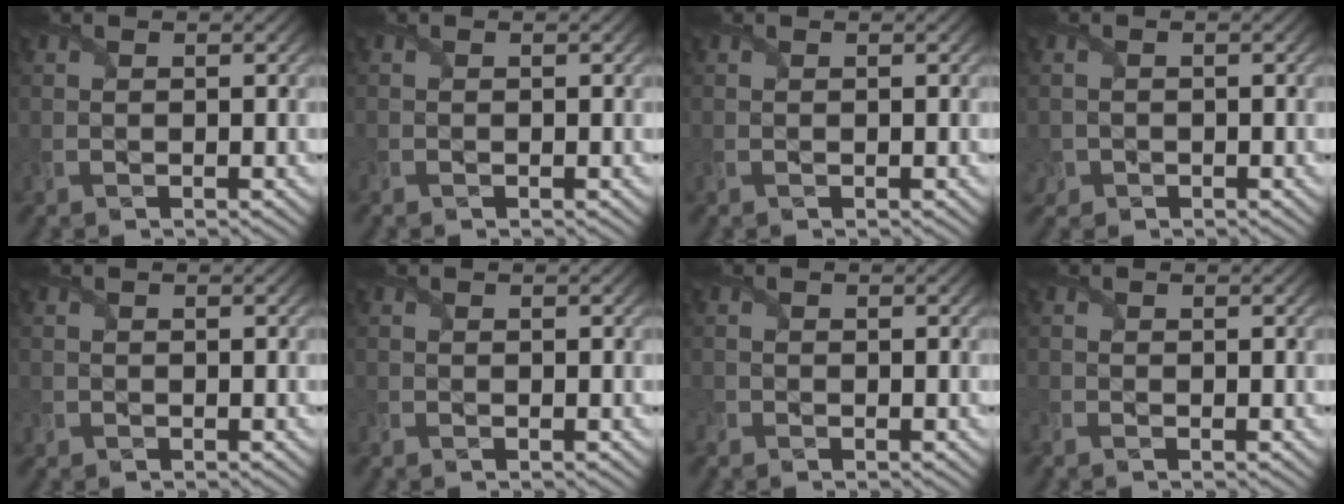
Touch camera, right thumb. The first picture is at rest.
{"total": 0.5, "force": [-0.4, 0.2, 0.1], "torque": [-0.004, -0.002, -0.008]}
{"total": 0.0}
{"total": 1.5, "force": [-0.7, 1.3, 0.0], "torque": [-0.006, -0.005, -0.015]}
{"total": 0.7, "force": [-0.4, 0.6, -0.1], "torque": [0.001, -0.003, -0.012]}
{"total": 0.8, "force": [-0.5, 0.5, 0.3], "torque": [-0.009, -0.004, -0.009]}
{"total": 1.3, "force": [-1.0, 0.8, 0.3], "torque": [-0.014, -0.005, -0.021]}
{"total": 1.4, "force": [-0.9, 0.8, 0.7], "torque": [-0.024, -0.006, -0.020]}